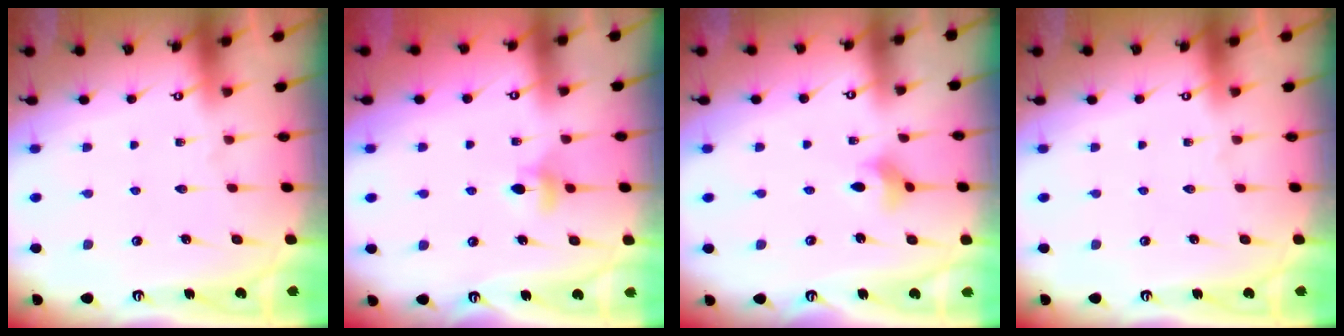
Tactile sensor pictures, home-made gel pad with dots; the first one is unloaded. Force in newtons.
{"total": 5.0, "press": 4.9, "slide": 0.7}
{"total": 3.9, "press": 3.8, "slide": 0.8}
{"total": 0.0}